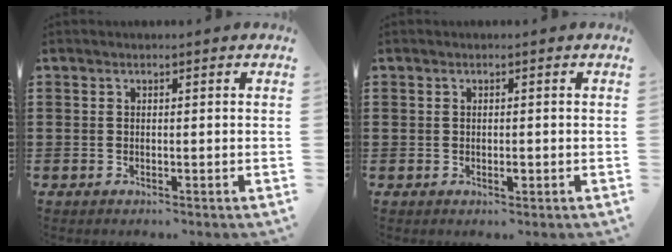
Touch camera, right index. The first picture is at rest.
{"total": 1.1, "force": [-0.2, 0.5, 0.9], "torque": [-0.016, -0.002, -0.004]}